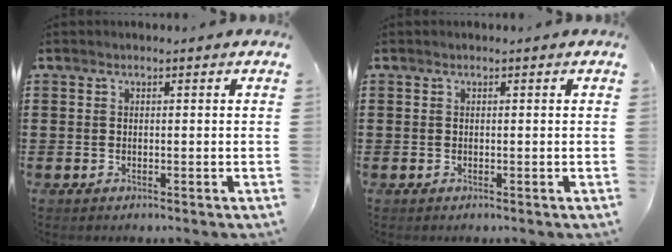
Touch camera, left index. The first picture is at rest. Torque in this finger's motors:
{"motor_torque": [0.01, 0.08, -0.03, -0.01]}